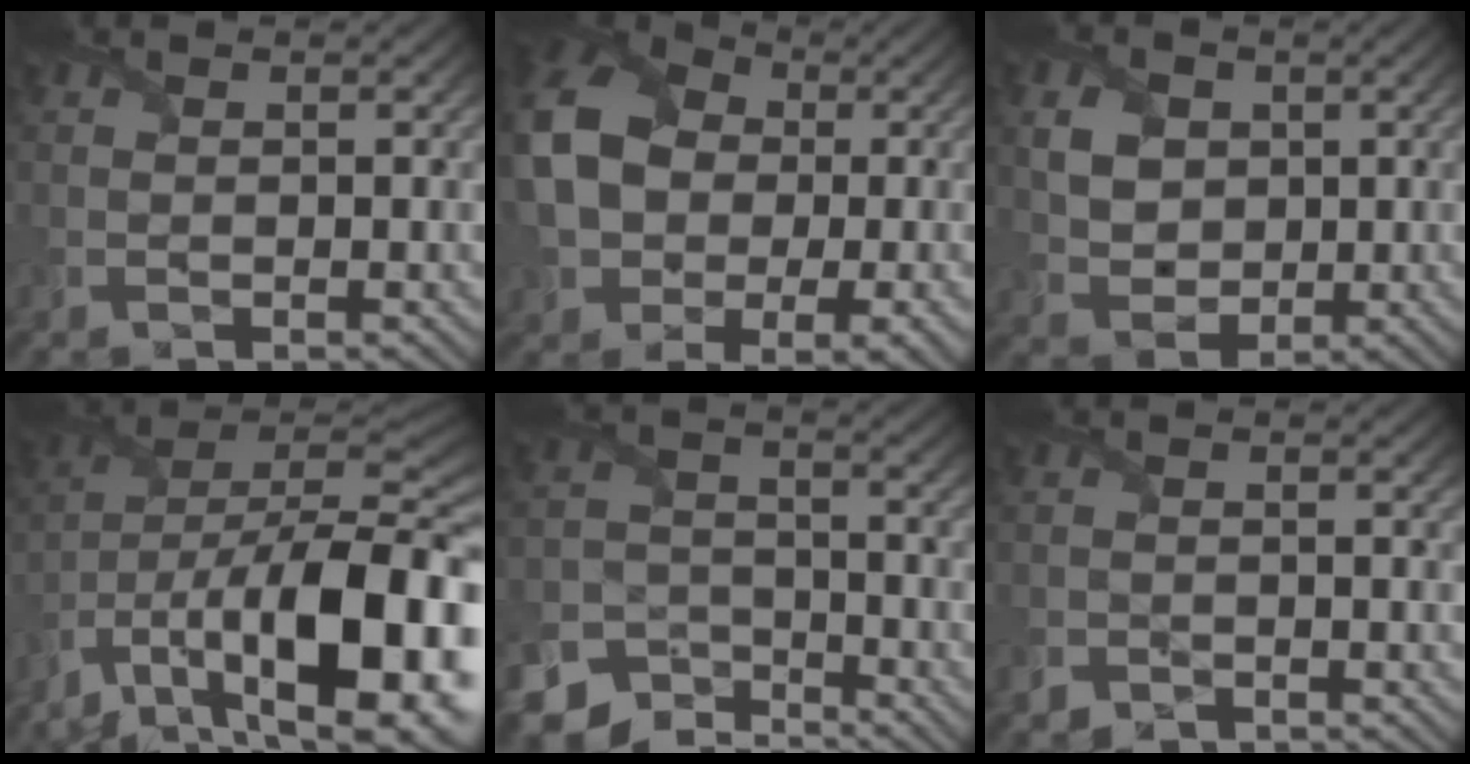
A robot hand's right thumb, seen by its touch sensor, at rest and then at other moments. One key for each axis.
{"total": 16.5, "fx": -0.1, "fy": 12.6, "fz": 10.7, "tx": -0.266, "ty": -0.034, "tz": 0.014}
{"total": 5.0, "fx": 1.0, "fy": 4.1, "fz": 2.8, "tx": -0.080, "ty": 0.000, "tz": 0.014}
{"total": 18.4, "fx": -8.9, "fy": 8.9, "fz": 13.4, "tx": -0.239, "ty": -0.008, "tz": -0.135}
{"total": 9.6, "fx": -8.2, "fy": 4.6, "fz": 2.0, "tx": -0.050, "ty": -0.020, "tz": -0.143}
{"total": 1.5, "fx": -1.5, "fy": 0.2, "fz": 0.1, "tx": -0.003, "ty": -0.003, "tz": -0.031}